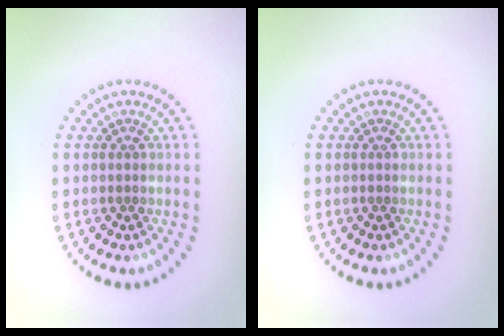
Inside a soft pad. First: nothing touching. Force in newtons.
{"total": 0.0}